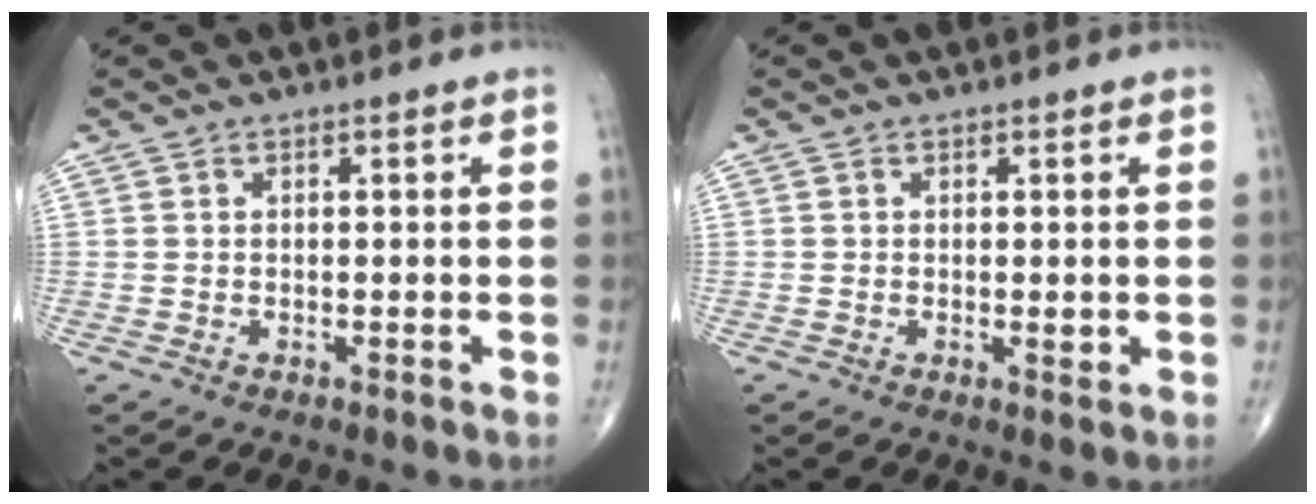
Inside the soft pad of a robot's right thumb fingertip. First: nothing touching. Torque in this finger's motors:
{"motor_torque": [2.55, 2.46, 0.71, -0.94, 0.35]}